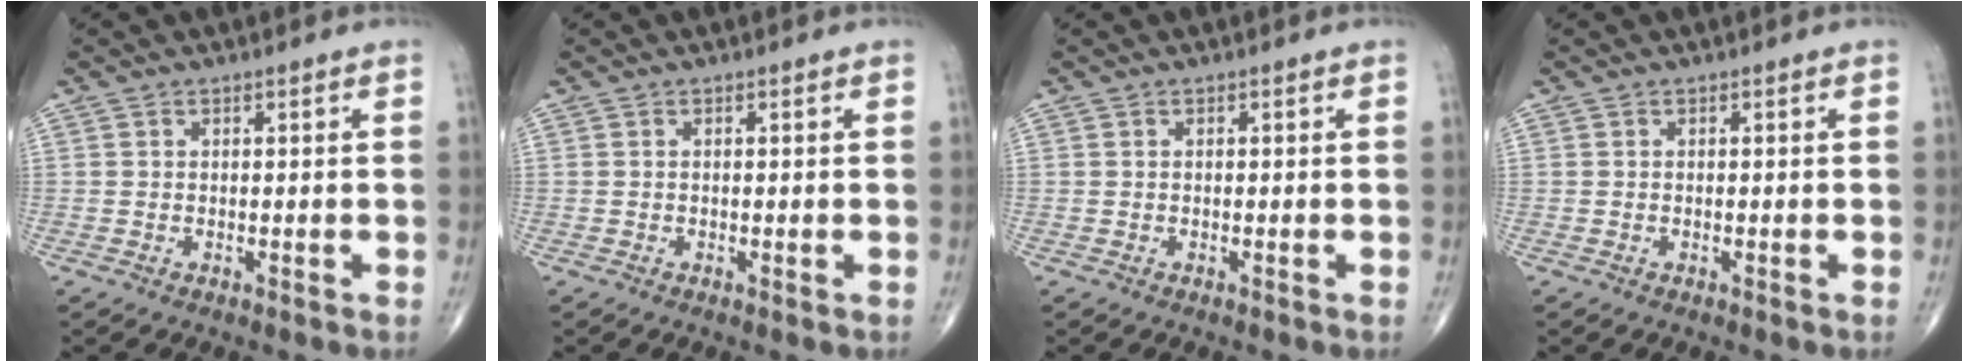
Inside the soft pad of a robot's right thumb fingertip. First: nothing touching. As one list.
[{"total": 0.0}, {"total": 0.0}, {"total": 0.0}]